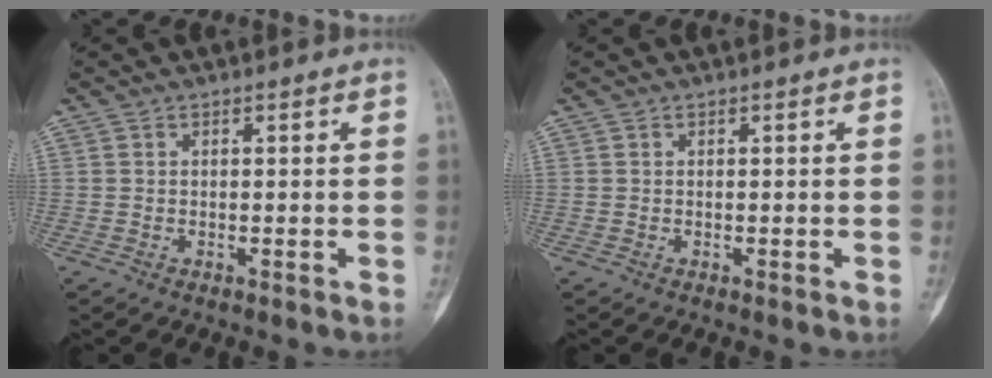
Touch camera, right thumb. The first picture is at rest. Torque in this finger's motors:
{"motor_torque": [0.00, 0.00, 0.07, -0.07, 0.00]}